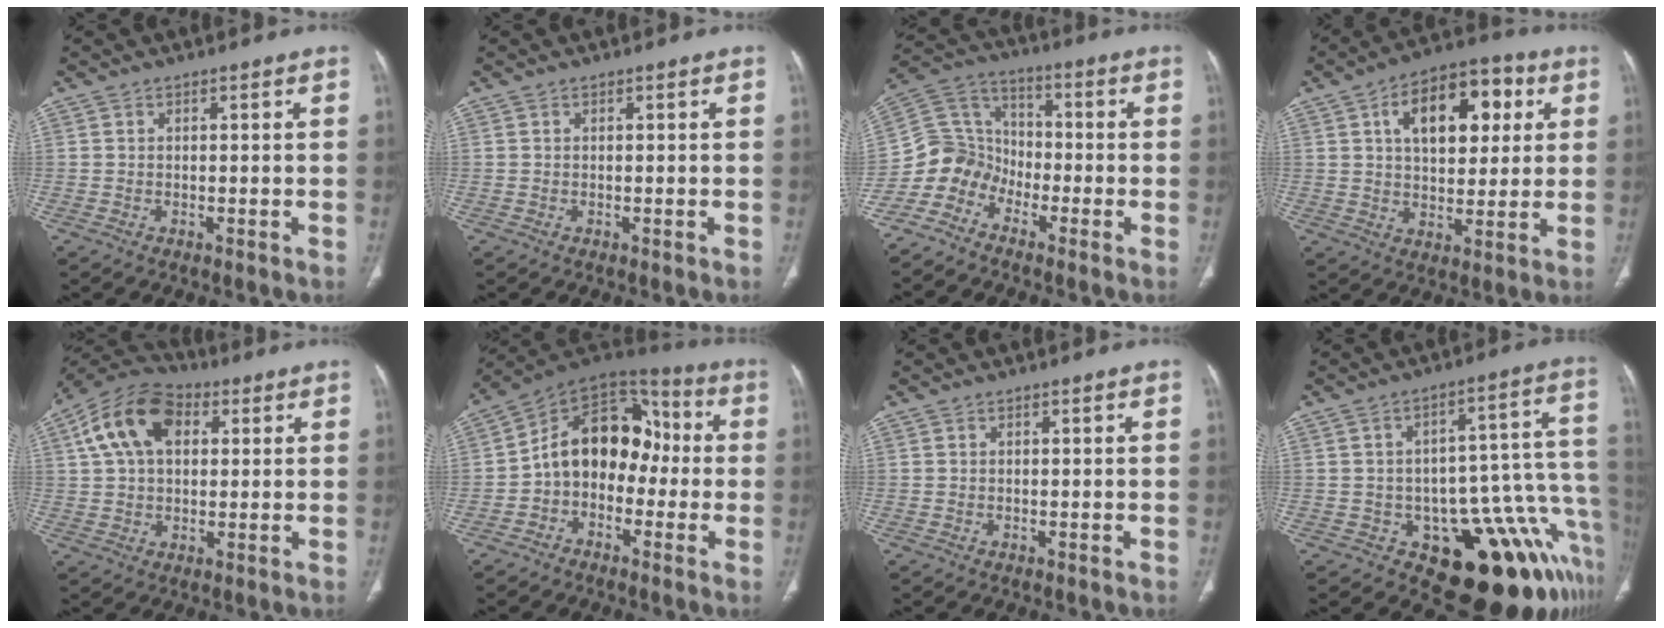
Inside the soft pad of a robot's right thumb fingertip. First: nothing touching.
{"total": 0.0}
{"total": 9.2, "force": [-6.2, 6.5, 1.8], "torque": [-0.019, 0.072, -0.139]}
{"total": 15.9, "force": [5.0, 9.1, 12.0], "torque": [-0.138, 0.010, 0.073]}
{"total": 14.1, "force": [4.3, 9.1, 9.9], "torque": [-0.173, 0.022, 0.068]}
{"total": 14.7, "force": [-1.7, 10.7, 9.9], "torque": [-0.116, 0.060, -0.046]}
{"total": 0.0}
{"total": 21.0, "force": [-9.4, 9.9, 15.9], "torque": [-0.088, 0.092, -0.115]}